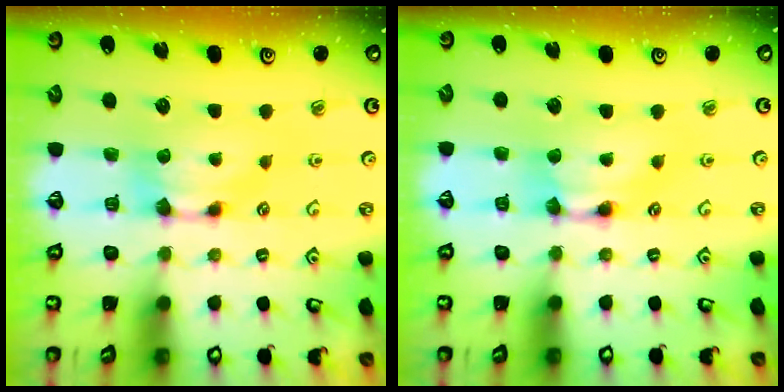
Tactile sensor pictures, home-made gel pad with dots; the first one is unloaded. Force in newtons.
{"total": 2.0, "press": 2.0, "slide": 0.1}